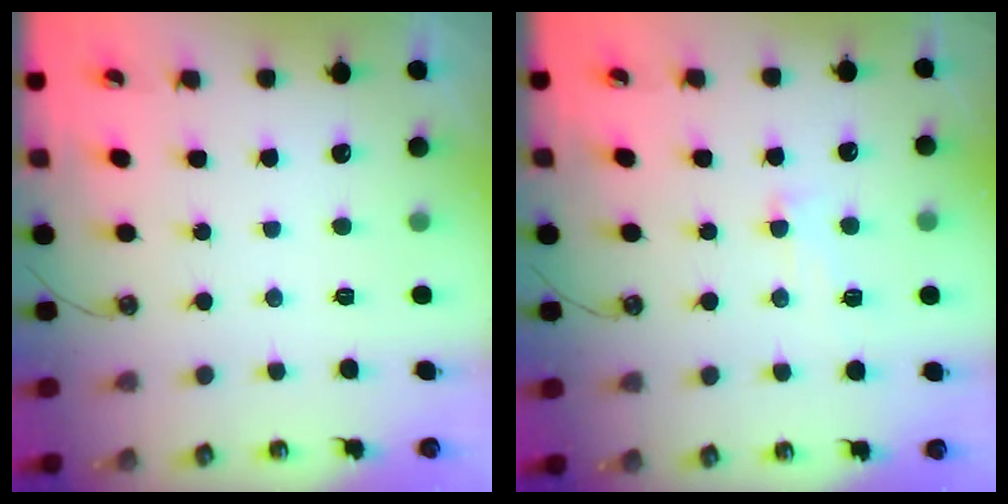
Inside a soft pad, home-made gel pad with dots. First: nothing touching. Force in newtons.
{"total": 3.8, "press": 3.6, "slide": 1.1}